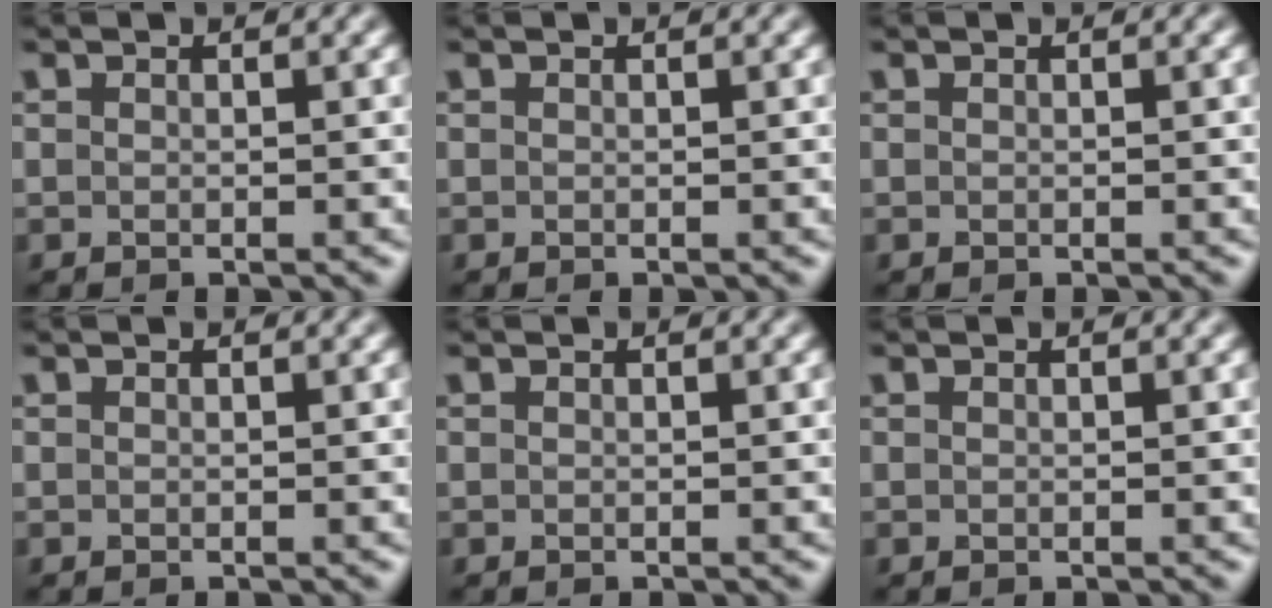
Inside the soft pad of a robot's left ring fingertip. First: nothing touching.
{"total": 0.0}
{"total": 0.0}
{"total": 0.0}
{"total": 0.0}
{"total": 0.0}